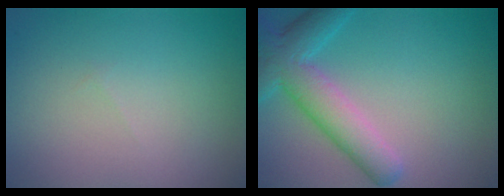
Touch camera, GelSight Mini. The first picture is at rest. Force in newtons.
{"total": 5.6, "press": 5.6, "slide": 0.2}